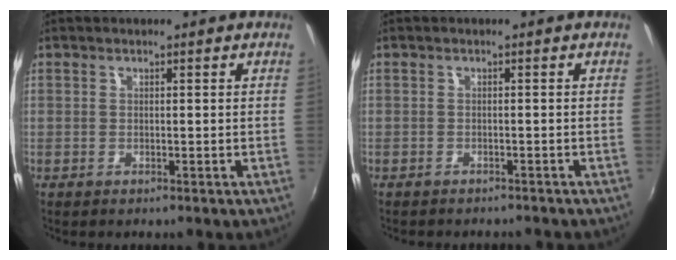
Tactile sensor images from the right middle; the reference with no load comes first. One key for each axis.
{"total": 3.0, "fx": -2.7, "fy": 0.9, "fz": 0.8, "tx": -0.023, "ty": -0.012, "tz": -0.039}